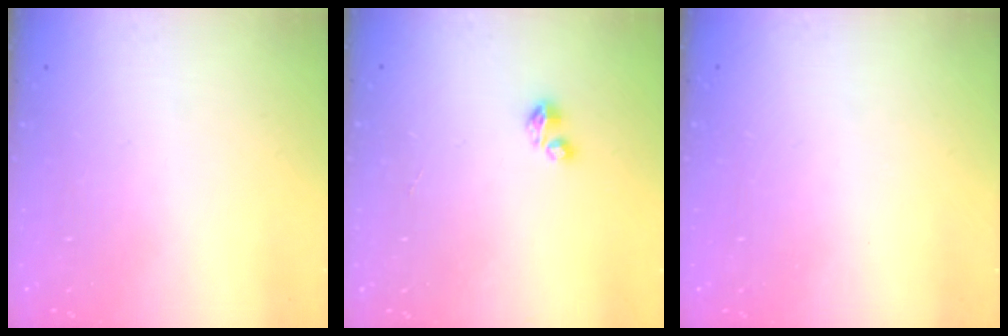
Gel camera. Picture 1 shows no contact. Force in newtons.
{"total": 2.7, "press": 2.7, "slide": 0.4}
{"total": 0.7, "press": 0.6, "slide": 0.4}